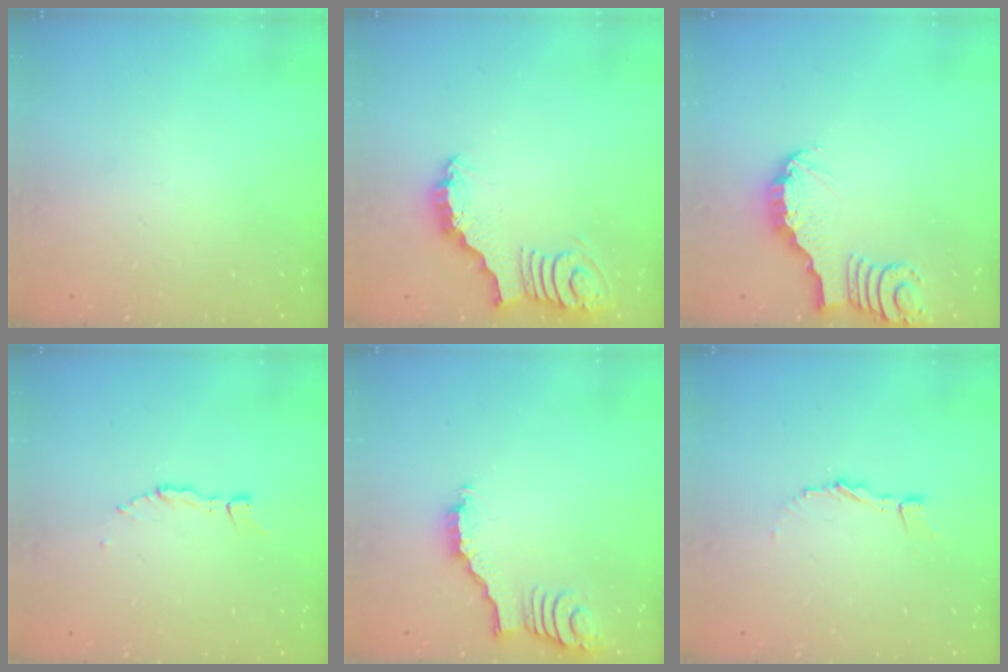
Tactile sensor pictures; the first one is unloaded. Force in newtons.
{"total": 3.2, "press": 3.2, "slide": 0.6}
{"total": 3.3, "press": 3.3, "slide": 0.3}
{"total": 1.9, "press": 1.9, "slide": 0.2}
{"total": 3.0, "press": 2.9, "slide": 0.4}
{"total": 3.6, "press": 3.6, "slide": 0.3}